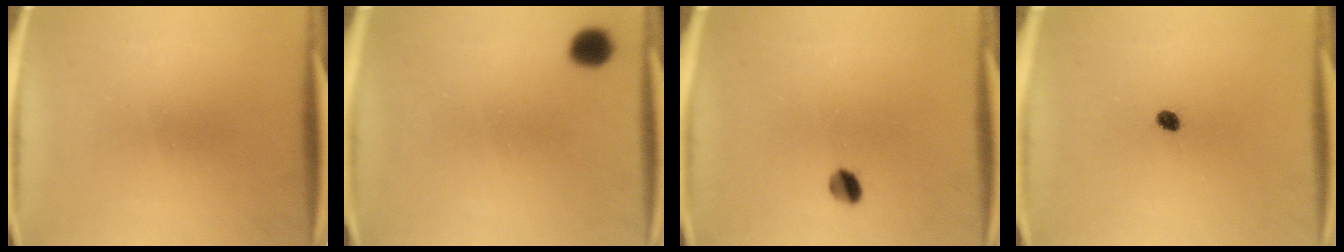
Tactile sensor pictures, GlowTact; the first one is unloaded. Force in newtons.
{"total": 5.5}
{"total": 3.0}
{"total": 1.7}